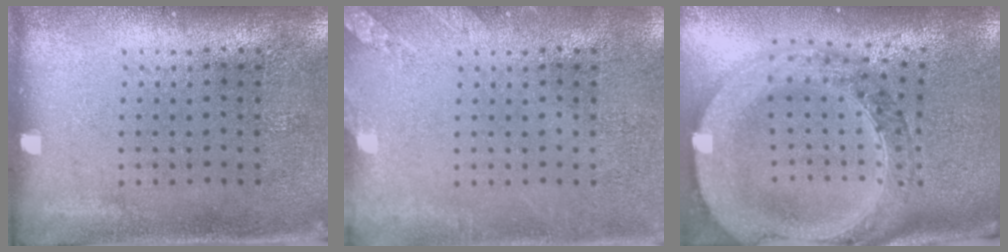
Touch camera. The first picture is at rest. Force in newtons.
{"total": 1.6, "press": 1.6, "slide": 0.2}
{"total": 3.7, "press": 2.9, "slide": 2.2}